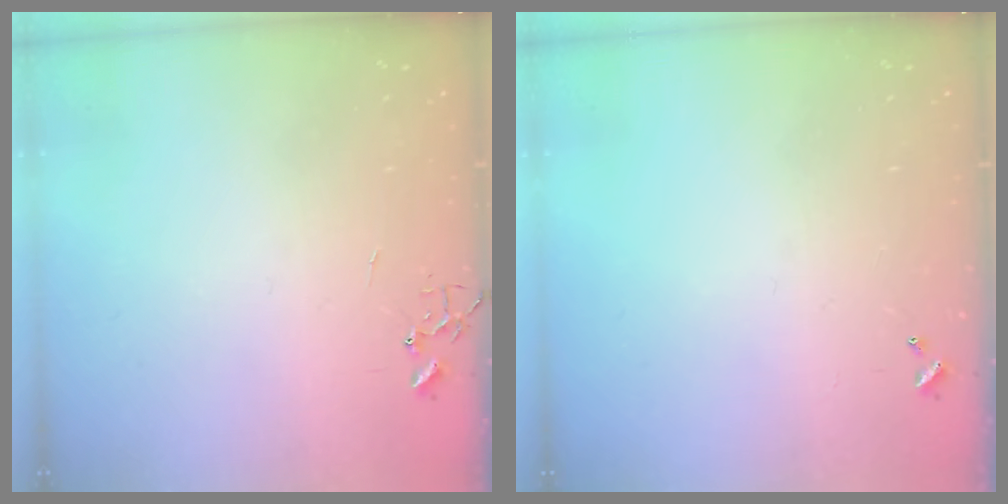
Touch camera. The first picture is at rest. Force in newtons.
{"total": 0.0}